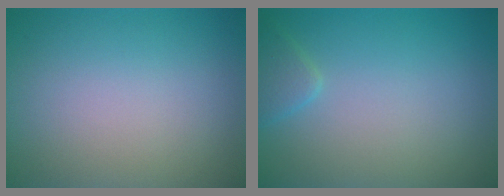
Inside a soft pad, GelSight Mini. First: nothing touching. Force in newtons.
{"total": 1.4, "press": 1.4, "slide": 0.1}